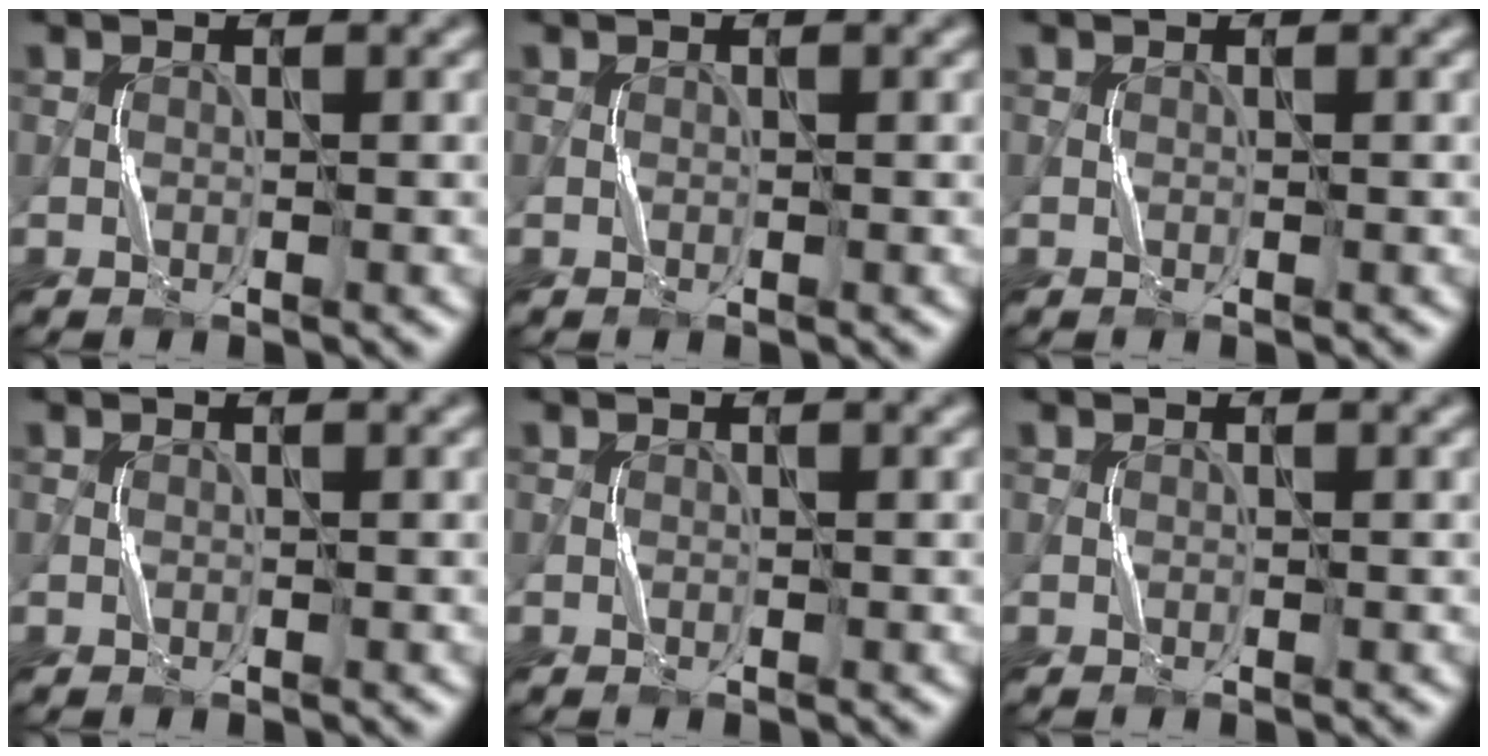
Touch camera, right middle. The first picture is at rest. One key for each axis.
{"total": 0.0}
{"total": 0.0}
{"total": 0.0}
{"total": 0.0}
{"total": 0.0}